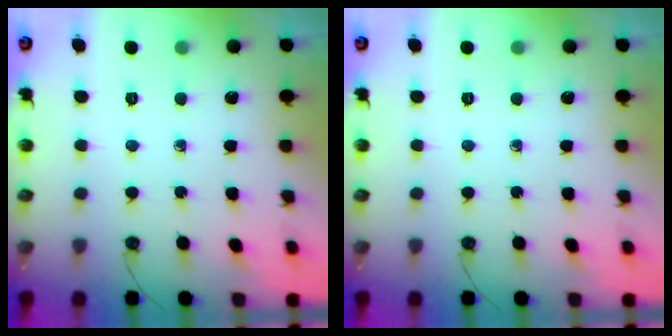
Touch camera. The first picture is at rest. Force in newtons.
{"total": 0.0}